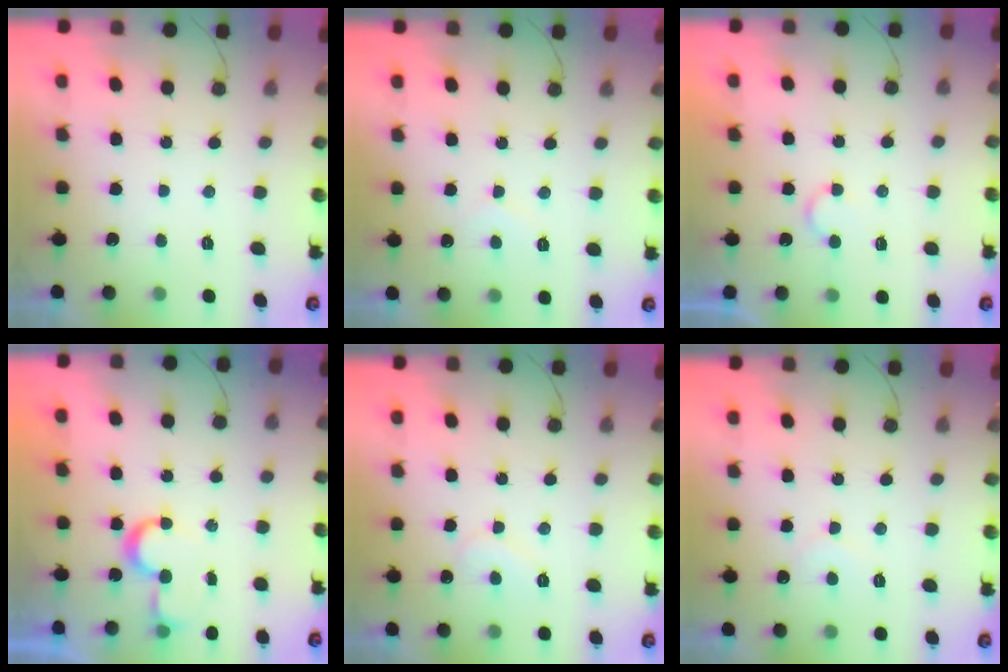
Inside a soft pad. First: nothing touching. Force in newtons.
{"total": 3.8, "press": 3.8, "slide": 0.3}
{"total": 3.8, "press": 3.8, "slide": 0.4}
{"total": 6.8, "press": 6.8, "slide": 0.7}
{"total": 6.6, "press": 6.6, "slide": 0.5}
{"total": 4.4, "press": 4.4, "slide": 0.3}